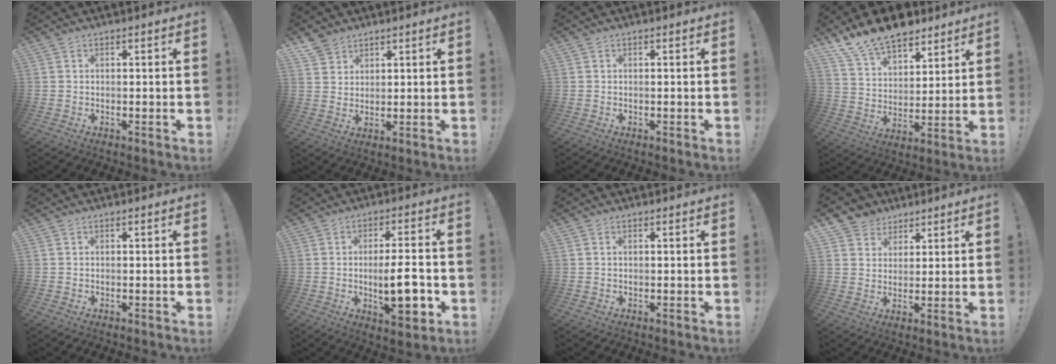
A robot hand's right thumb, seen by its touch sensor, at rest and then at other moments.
{"total": 5.1, "force": [4.0, 3.0, 0.6], "torque": [-0.012, -0.024, 0.078]}
{"total": 0.0}
{"total": 14.6, "force": [11.9, 6.9, 4.9], "torque": [-0.101, -0.086, 0.221]}
{"total": 0.0}
{"total": 12.8, "force": [-2.2, 3.6, 12.0], "torque": [-0.180, -0.002, -0.041]}
{"total": 0.5, "force": [0.2, 0.1, 0.5], "torque": [-0.012, 0.002, 0.004]}
{"total": 5.7, "force": [3.5, 4.5, 0.1], "torque": [0.001, -0.031, 0.069]}